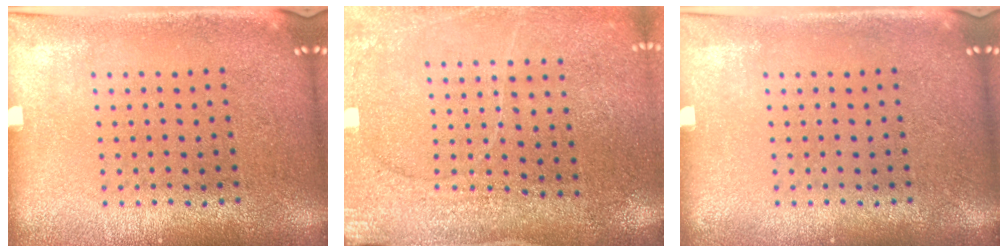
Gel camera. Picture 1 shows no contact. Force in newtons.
{"total": 2.9, "press": 2.9, "slide": 0.4}
{"total": 0.0}